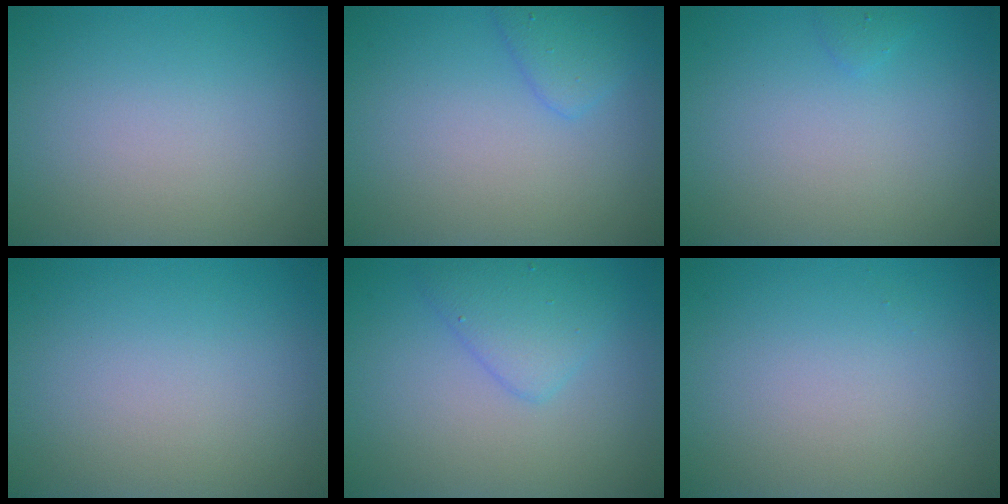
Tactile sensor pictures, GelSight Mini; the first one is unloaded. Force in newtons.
{"total": 1.9, "press": 1.9, "slide": 0.1}
{"total": 0.5, "press": 0.5, "slide": 0.1}
{"total": 0.0}
{"total": 2.9, "press": 2.9, "slide": 0.1}
{"total": 0.0}